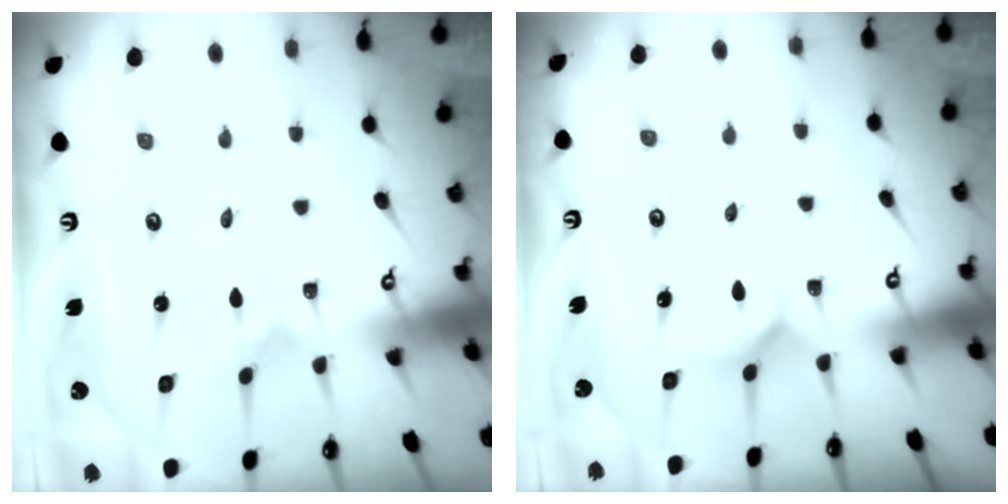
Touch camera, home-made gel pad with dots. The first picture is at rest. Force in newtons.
{"total": 5.0, "press": 5.0, "slide": 0.4}